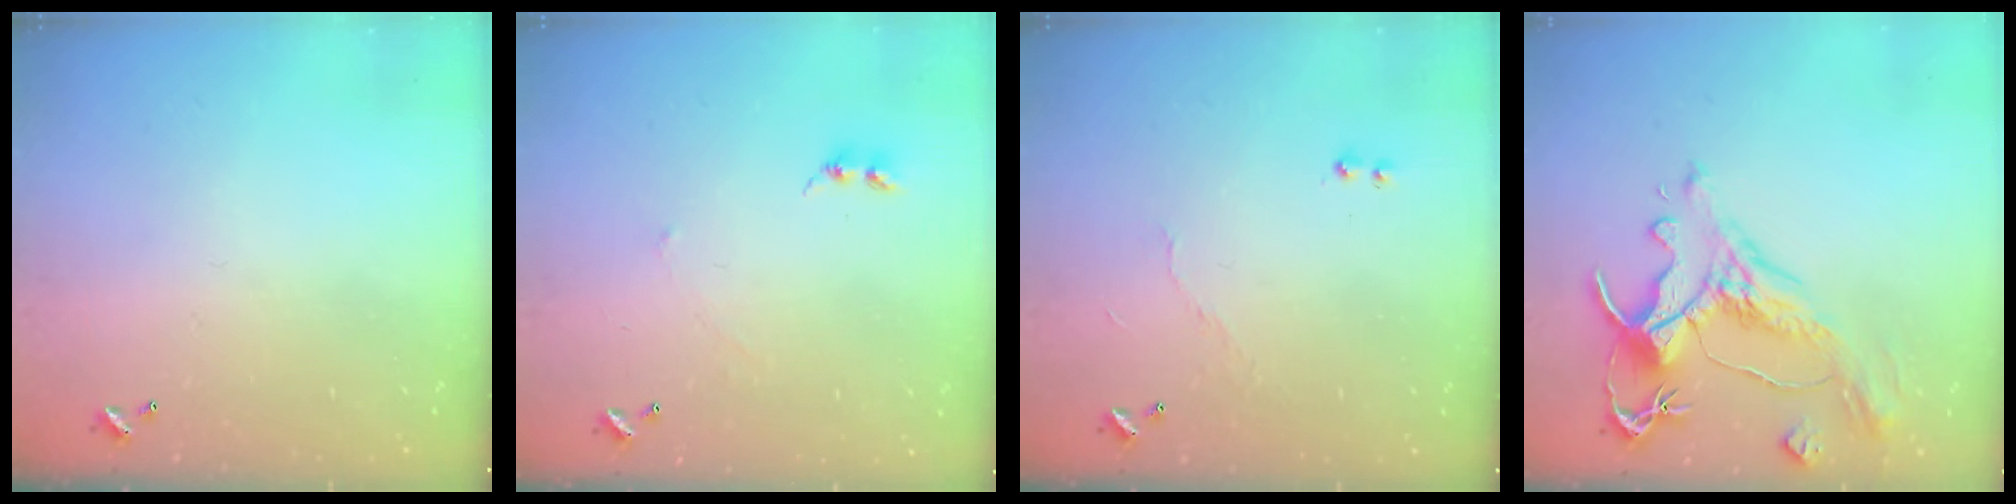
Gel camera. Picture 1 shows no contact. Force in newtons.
{"total": 2.3, "press": 2.3, "slide": 0.3}
{"total": 4.6, "press": 4.6, "slide": 0.3}
{"total": 1.6, "press": 0.8, "slide": 1.4}